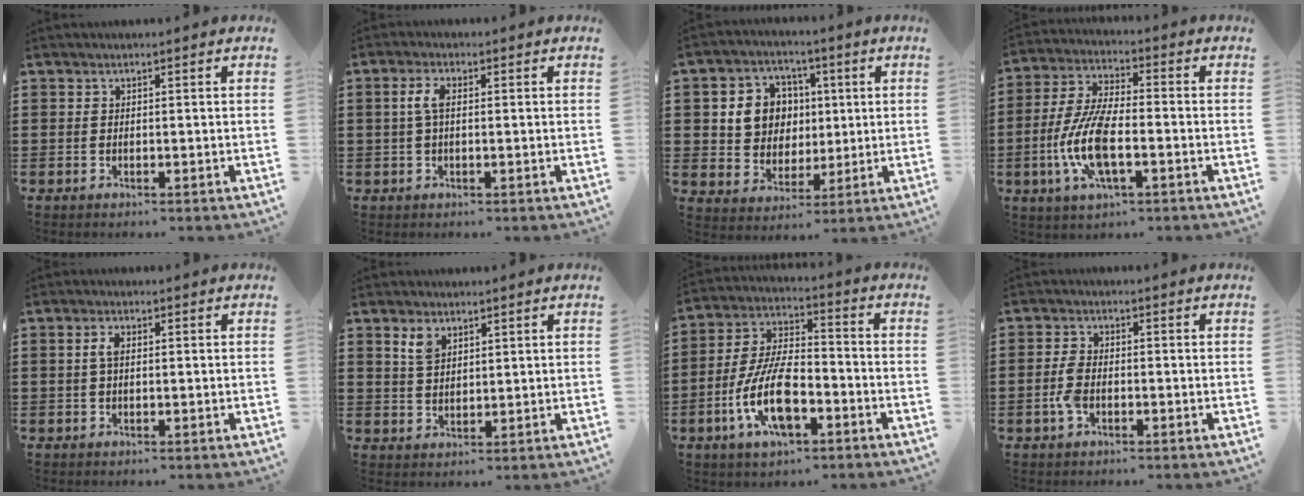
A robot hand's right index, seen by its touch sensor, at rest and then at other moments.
{"total": 3.2, "force": [0.2, 1.3, 2.9], "torque": [-0.073, 0.000, -0.004]}
{"total": 7.6, "force": [1.3, 7.0, 2.6], "torque": [-0.078, 0.017, 0.024]}
{"total": 10.3, "force": [-2.9, 3.7, 9.2], "torque": [-0.214, -0.014, -0.059]}
{"total": 2.3, "force": [0.3, 1.1, 2.0], "torque": [-0.043, 0.007, 0.003]}
{"total": 3.3, "force": [2.1, 1.9, 1.8], "torque": [-0.042, 0.005, 0.040]}
{"total": 11.6, "force": [-4.5, 4.8, 9.6], "torque": [-0.216, -0.003, -0.086]}
{"total": 3.6, "force": [-1.1, 1.9, 2.9], "torque": [-0.073, -0.003, -0.025]}